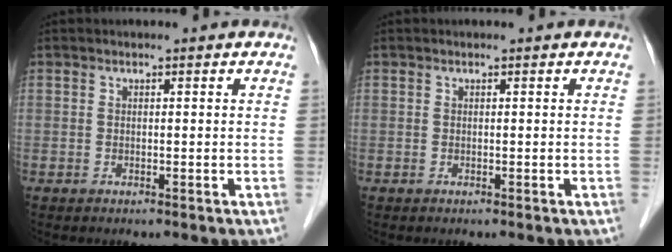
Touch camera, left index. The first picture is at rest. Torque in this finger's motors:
{"motor_torque": [0.00, 0.00, 0.01, 0.00]}